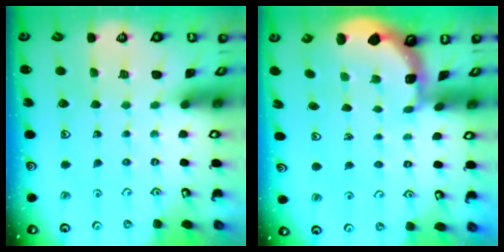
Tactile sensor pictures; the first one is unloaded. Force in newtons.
{"total": 2.0, "press": 2.0, "slide": 0.3}